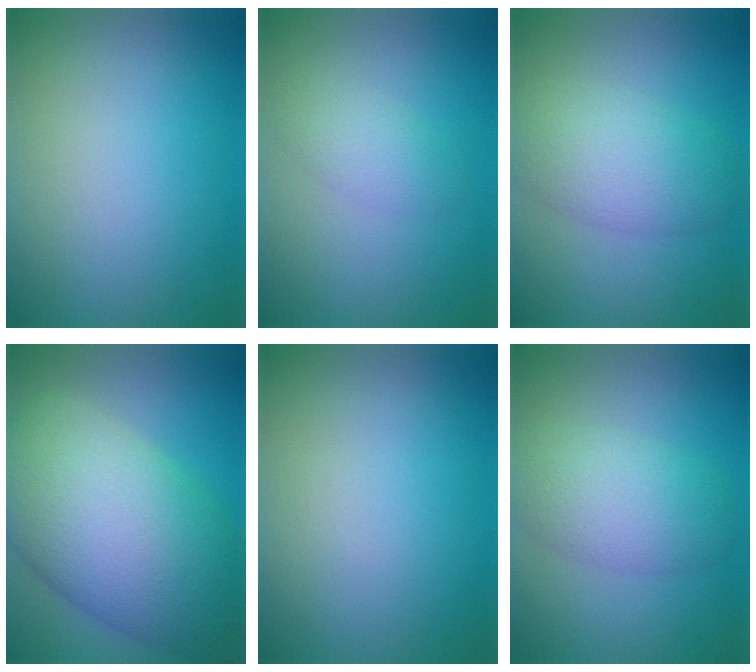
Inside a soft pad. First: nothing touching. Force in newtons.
{"total": 2.1, "press": 2.1, "slide": 0.0}
{"total": 5.2, "press": 5.2, "slide": 0.1}
{"total": 14.0, "press": 14.0, "slide": 0.2}
{"total": 0.0}
{"total": 4.7, "press": 4.7, "slide": 0.2}